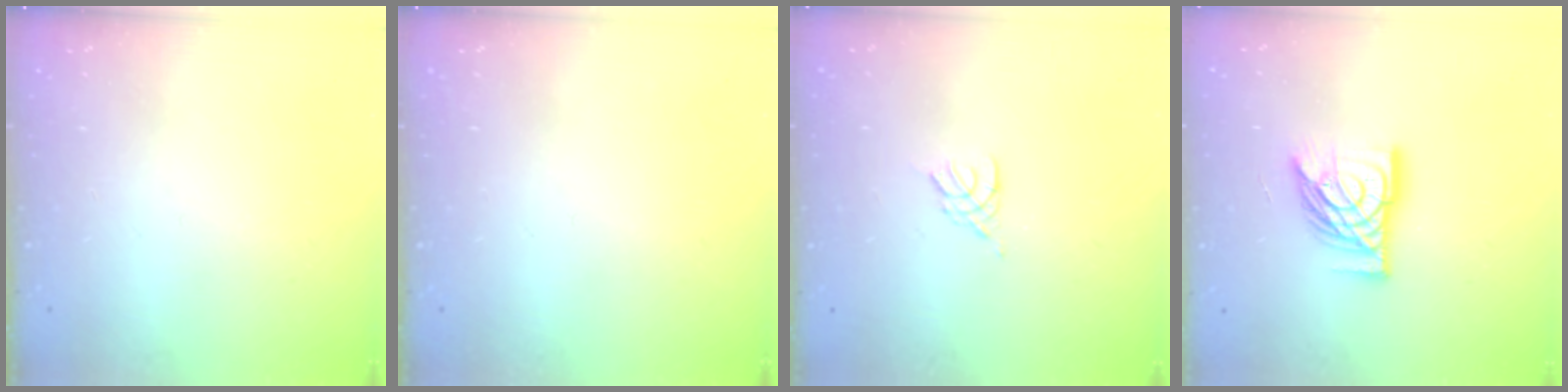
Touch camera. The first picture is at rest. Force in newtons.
{"total": 0.0}
{"total": 2.4, "press": 2.3, "slide": 0.5}
{"total": 14.7, "press": 14.7, "slide": 1.6}